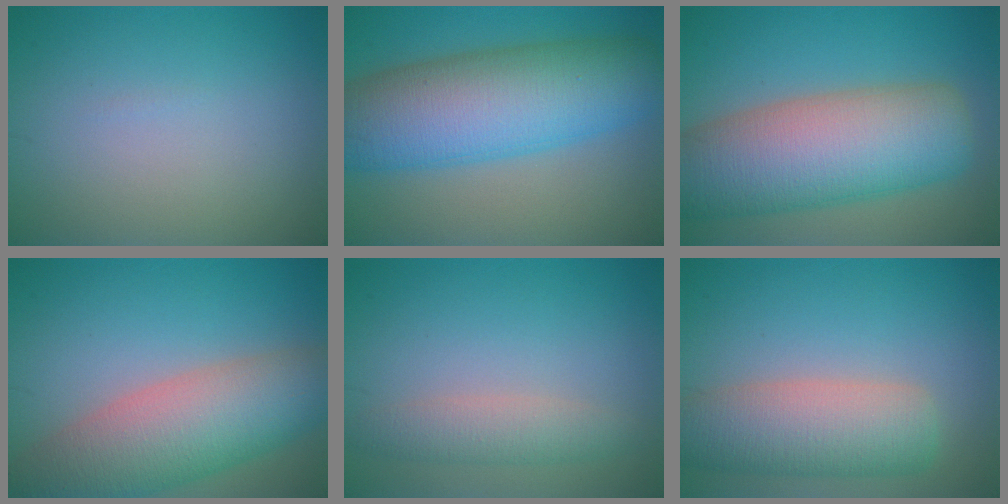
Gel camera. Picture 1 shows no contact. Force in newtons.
{"total": 12.1, "press": 12.1, "slide": 0.3}
{"total": 12.4, "press": 12.4, "slide": 0.5}
{"total": 9.6, "press": 9.6, "slide": 0.6}
{"total": 2.8, "press": 2.8, "slide": 0.0}
{"total": 6.8, "press": 6.8, "slide": 0.5}